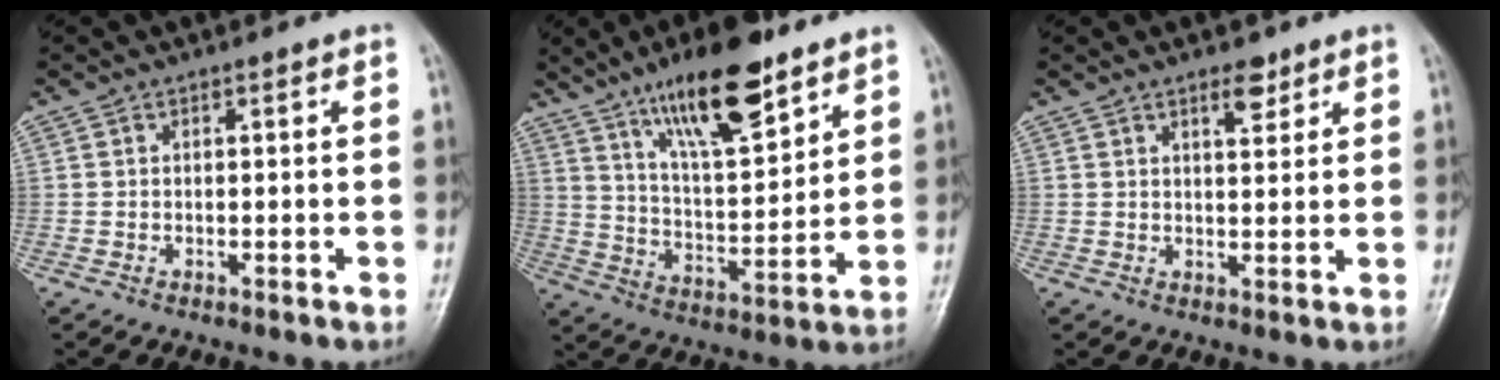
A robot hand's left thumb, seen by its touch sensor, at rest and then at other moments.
{"total": 17.3, "force": [11.3, 5.3, 12.0], "torque": [-0.175, -0.061, 0.201]}
{"total": 3.6, "force": [2.4, 1.5, 2.3], "torque": [-0.022, -0.015, 0.037]}